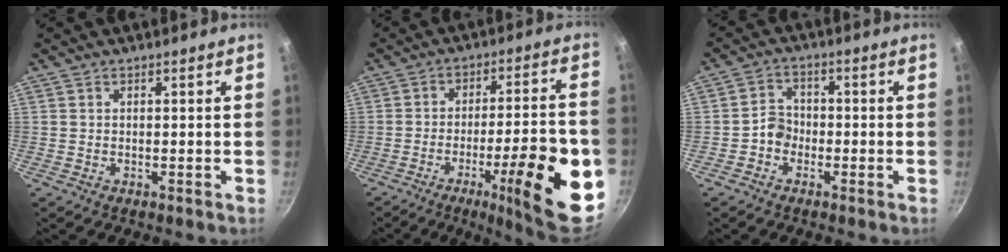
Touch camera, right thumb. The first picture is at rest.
{"total": 21.3, "force": [-7.2, 5.1, 19.3], "torque": [-0.242, 0.025, -0.099]}
{"total": 3.6, "force": [-1.7, 3.0, 1.3], "torque": [0.001, 0.023, -0.036]}